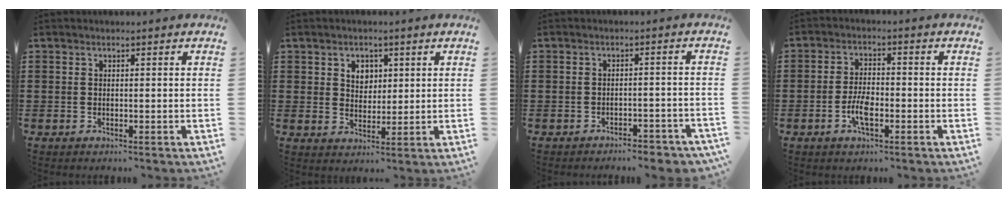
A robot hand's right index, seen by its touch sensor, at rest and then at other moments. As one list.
[{"total": 3.4, "force": [1.4, 2.7, 1.4], "torque": [-0.038, 0.012, 0.023]}, {"total": 2.5, "force": [-2.4, 0.2, 0.6], "torque": [-0.015, 0.002, -0.051]}, {"total": 4.3, "force": [-1.6, 1.7, 3.7], "torque": [-0.076, 0.003, -0.031]}]